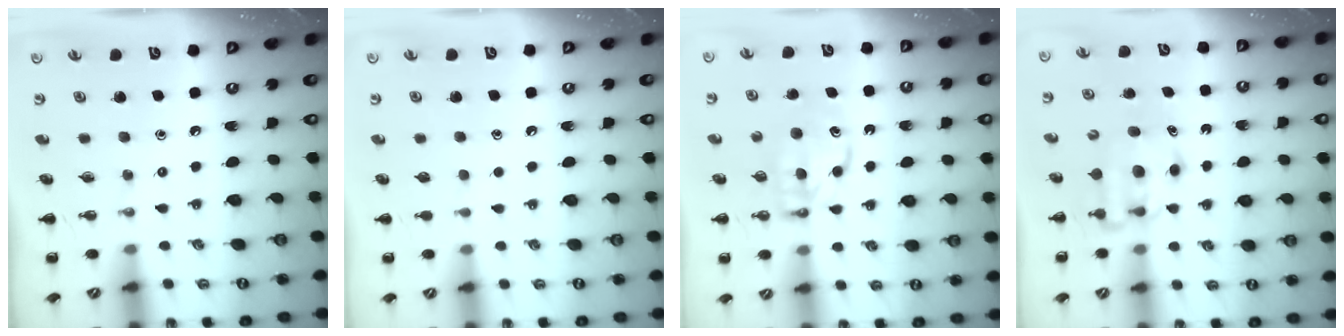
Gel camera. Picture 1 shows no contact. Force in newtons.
{"total": 0.8, "press": 0.8, "slide": 0.1}
{"total": 6.8, "press": 6.8, "slide": 0.6}
{"total": 5.4, "press": 5.3, "slide": 0.6}